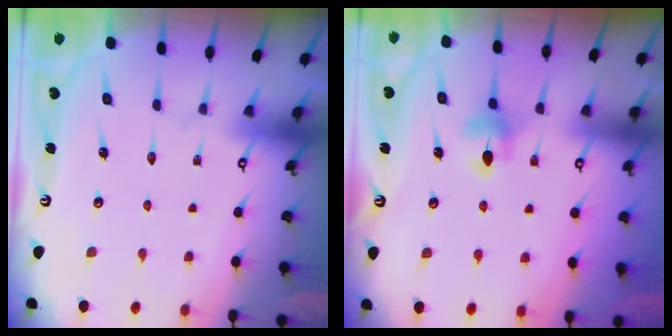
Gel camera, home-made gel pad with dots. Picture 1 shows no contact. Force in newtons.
{"total": 6.2, "press": 6.1, "slide": 0.8}